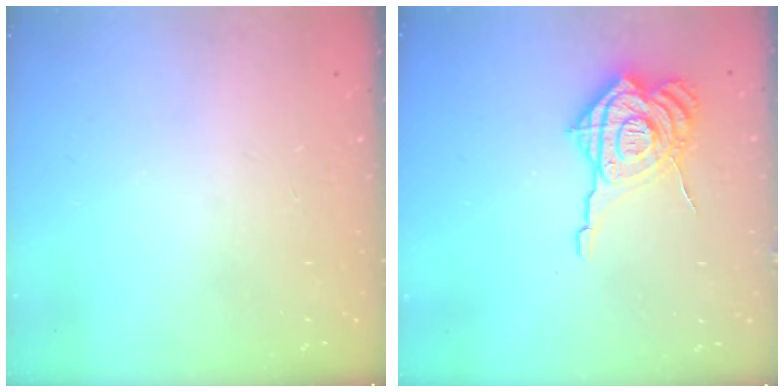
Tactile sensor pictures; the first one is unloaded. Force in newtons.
{"total": 15.9, "press": 15.9, "slide": 1.4}